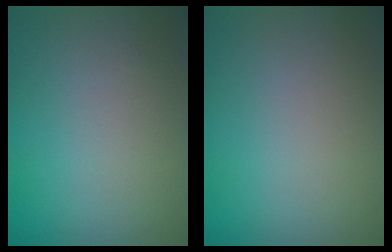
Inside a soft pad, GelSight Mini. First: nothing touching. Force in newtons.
{"total": 0.0}